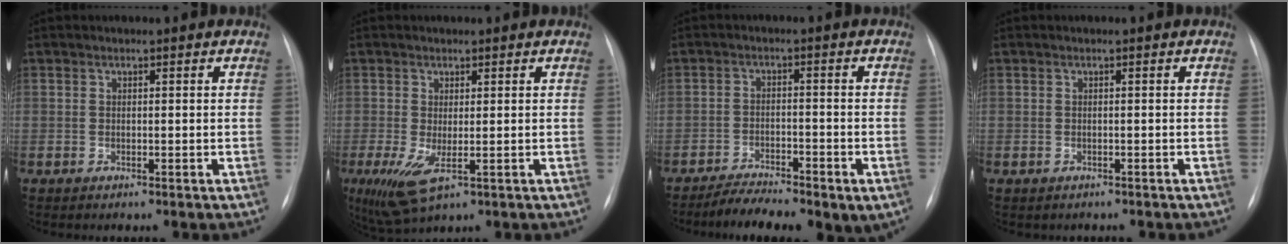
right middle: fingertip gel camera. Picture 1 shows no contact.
{"total": 5.6, "force": [-1.5, 1.8, 5.1], "torque": [-0.108, -0.021, -0.015]}
{"total": 9.0, "force": [-6.3, 2.8, 5.8], "torque": [-0.094, -0.001, -0.102]}
{"total": 0.9, "force": [-0.7, 0.6, 0.0], "torque": [-0.005, 0.001, -0.008]}